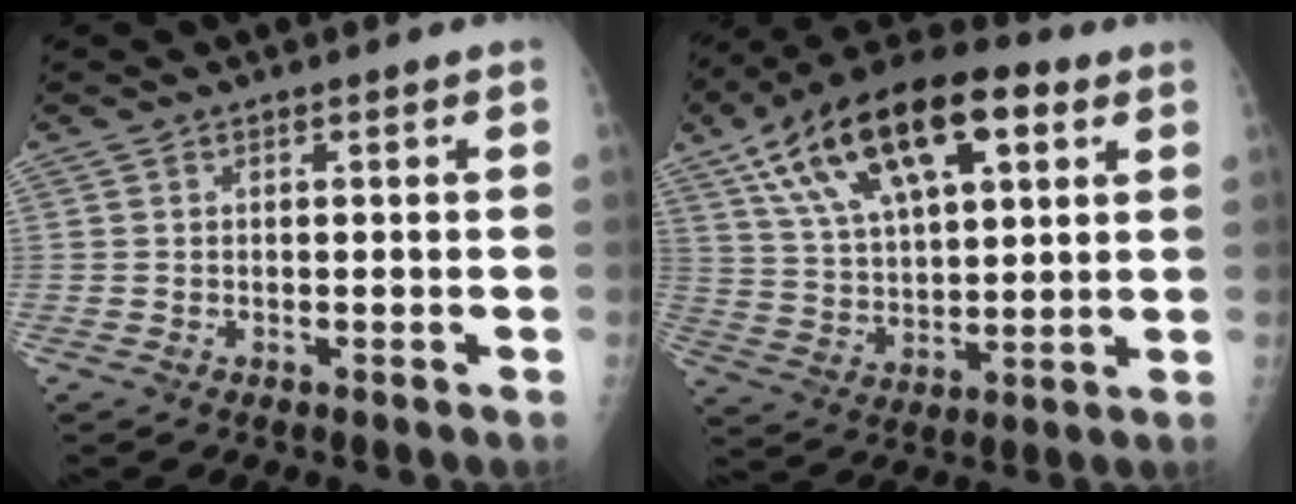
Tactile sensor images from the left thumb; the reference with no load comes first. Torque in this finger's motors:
{"motor_torque": [1.61, 1.70, 1.85, -0.92, 0.31]}